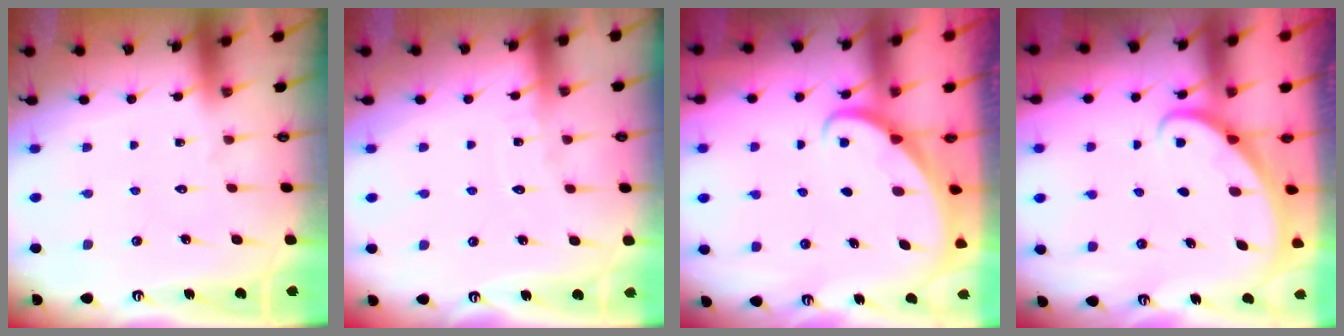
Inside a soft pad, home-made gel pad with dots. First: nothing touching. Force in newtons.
{"total": 3.0, "press": 3.0, "slide": 0.3}
{"total": 1.9, "press": 1.8, "slide": 0.2}
{"total": 2.3, "press": 2.3, "slide": 0.1}